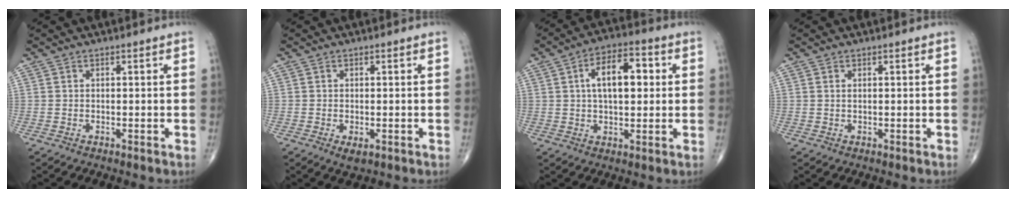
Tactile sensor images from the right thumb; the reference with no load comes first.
{"total": 2.2, "force": [-0.7, 1.1, 1.8], "torque": [-0.028, -0.004, -0.009]}
{"total": 11.2, "force": [2.0, 5.7, 9.4], "torque": [-0.134, 0.015, 0.028]}
{"total": 0.6, "force": [0.2, 0.2, 0.5], "torque": [-0.013, 0.003, 0.006]}